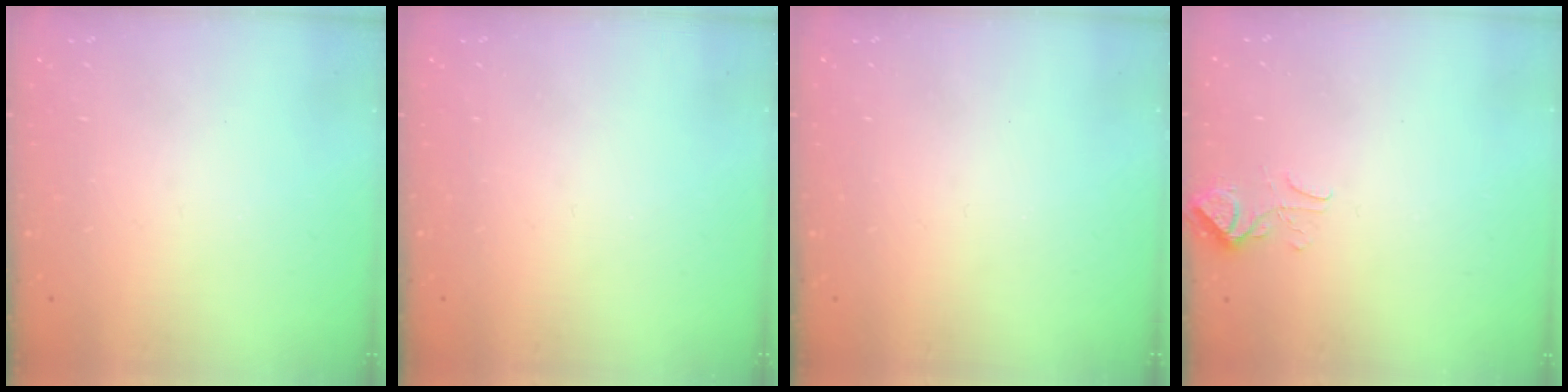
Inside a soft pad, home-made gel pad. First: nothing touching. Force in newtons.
{"total": 0.0}
{"total": 0.0}
{"total": 2.4, "press": 2.3, "slide": 0.7}